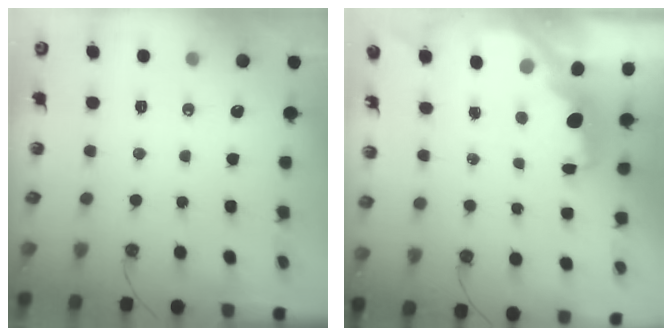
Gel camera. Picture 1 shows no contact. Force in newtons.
{"total": 3.9, "press": 3.9, "slide": 0.6}